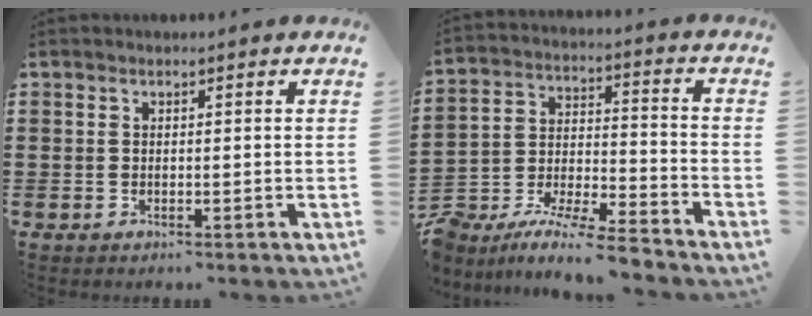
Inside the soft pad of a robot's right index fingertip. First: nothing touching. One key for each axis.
{"total": 7.5, "fx": -7.3, "fy": -0.3, "fz": 1.6, "tx": -0.034, "ty": -0.006, "tz": -0.149}